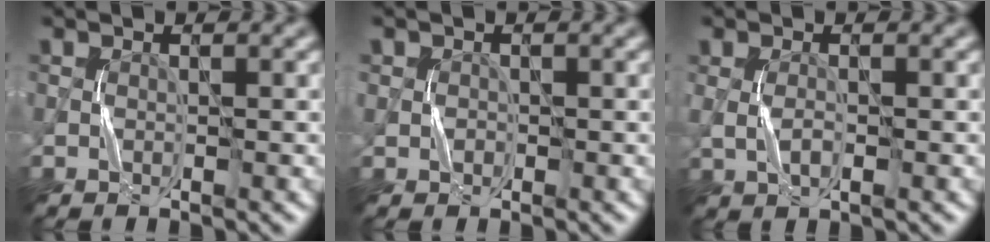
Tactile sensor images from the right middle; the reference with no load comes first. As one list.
[{"total": 0.8, "force": [-0.1, 0.8, -0.1], "torque": [0.008, -0.001, -0.001]}, {"total": 1.3, "force": [0.1, 0.6, 1.2], "torque": [-0.029, -0.003, 0.003]}]